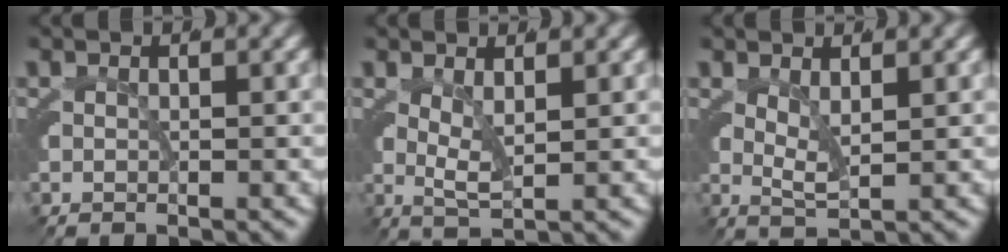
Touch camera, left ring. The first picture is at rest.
{"total": 3.8, "force": [1.5, 1.9, 2.9], "torque": [-0.055, -0.008, 0.026]}
{"total": 3.0, "force": [1.5, 1.4, 2.3], "torque": [-0.048, -0.011, 0.029]}